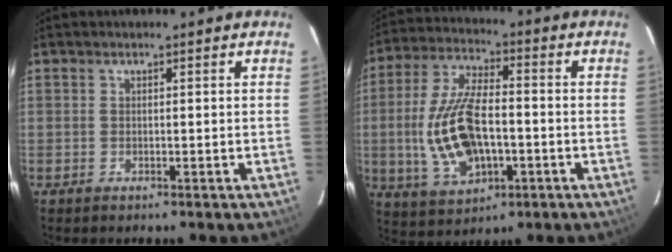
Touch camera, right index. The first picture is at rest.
{"total": 15.7, "force": [-2.5, 7.8, 13.4], "torque": [-0.283, 0.000, -0.035]}